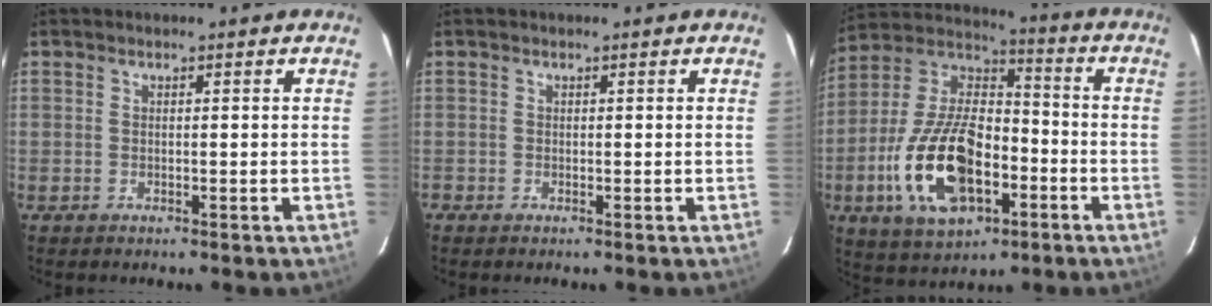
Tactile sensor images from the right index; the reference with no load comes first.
{"total": 0.6, "force": [-0.4, 0.5, 0.0], "torque": [0.001, 0.001, -0.010]}
{"total": 20.8, "force": [-7.1, 11.0, 16.1], "torque": [-0.340, 0.001, -0.119]}